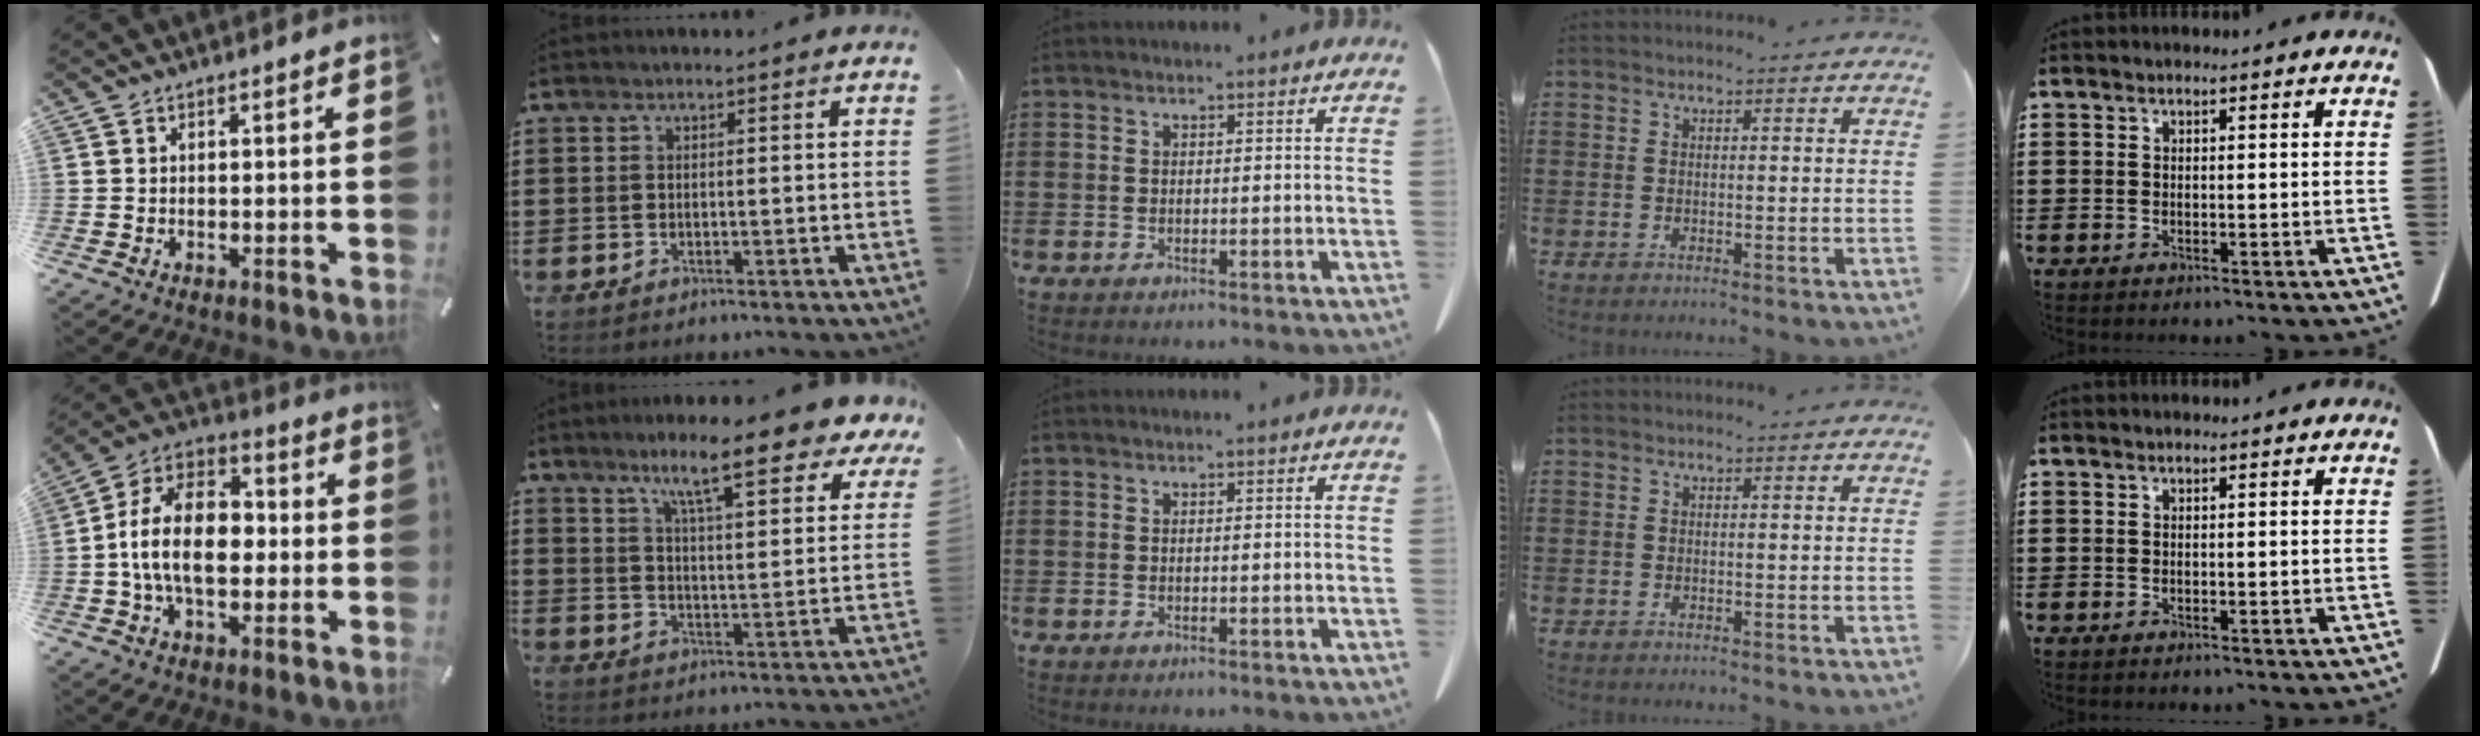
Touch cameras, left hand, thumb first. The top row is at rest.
{"thumb": {"total": 15.1, "force": [-2.5, 9.8, 11.2], "torque": [-0.234, 0.018, -0.050]}, "index": {"total": 10.3, "force": [8.2, 0.7, 6.2], "torque": [-0.114, -0.048, 0.131]}}